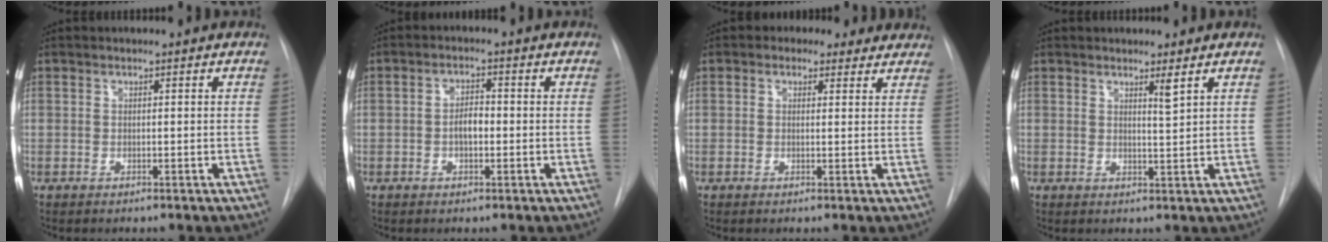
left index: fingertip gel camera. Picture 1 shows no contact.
{"total": 2.9, "force": [-0.6, 1.4, 2.4], "torque": [-0.041, 0.005, -0.010]}
{"total": 5.5, "force": [4.1, 3.3, 1.3], "torque": [-0.006, 0.016, 0.043]}
{"total": 1.8, "force": [1.3, -0.4, 1.2], "torque": [-0.022, -0.015, 0.022]}